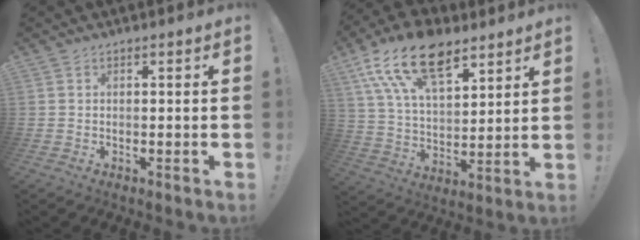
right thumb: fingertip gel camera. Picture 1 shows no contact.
{"total": 19.9, "force": [12.1, 9.9, 12.2], "torque": [-0.219, -0.068, 0.219]}